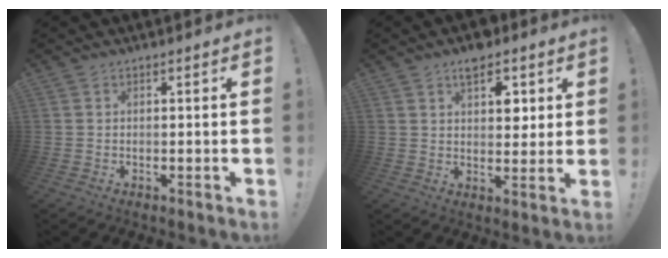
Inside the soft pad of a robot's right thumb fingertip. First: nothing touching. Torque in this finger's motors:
{"motor_torque": [1.11, 1.11, 0.13, 0.02, 0.00]}